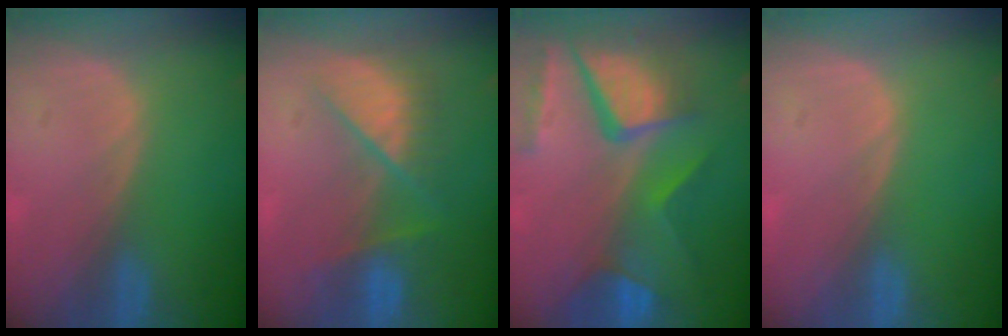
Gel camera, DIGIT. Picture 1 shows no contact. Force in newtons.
{"total": 7.1, "press": 7.0, "slide": 0.6}
{"total": 11.5, "press": 9.5, "slide": 6.5}
{"total": 0.0}